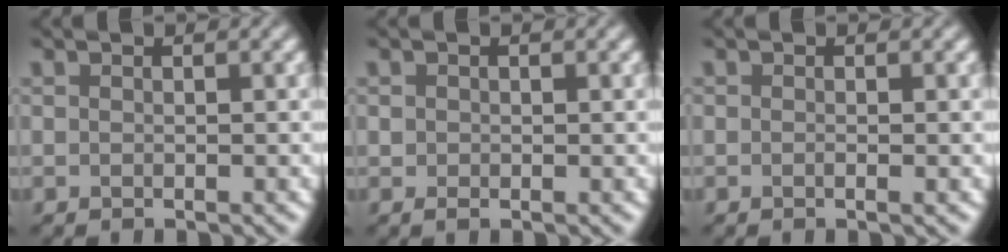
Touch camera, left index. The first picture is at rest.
{"total": 0.8, "force": [-0.1, 0.6, 0.4], "torque": [-0.009, -0.001, -0.002]}
{"total": 0.5, "force": [-0.2, 0.2, 0.5], "torque": [-0.007, -0.002, -0.007]}